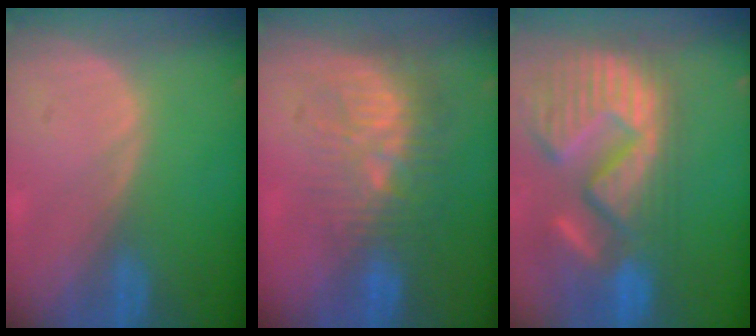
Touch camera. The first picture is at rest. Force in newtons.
{"total": 10.1, "press": 9.0, "slide": 4.5}
{"total": 15.4, "press": 12.7, "slide": 8.6}